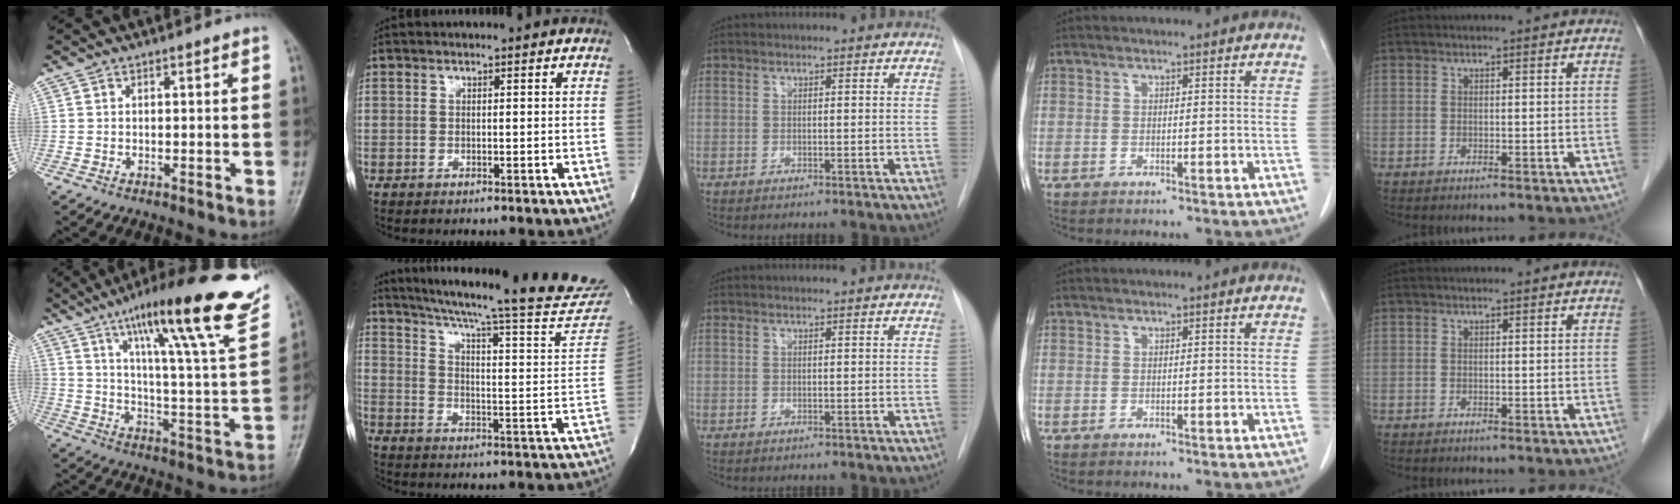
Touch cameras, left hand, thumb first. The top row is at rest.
{"thumb": {"total": 27.0, "force": [16.4, 3.7, 21.1], "torque": [-0.300, -0.042, 0.243]}, "index": {"total": 30.3, "force": [26.6, 1.2, 14.3], "torque": [-0.223, -0.096, 0.331]}}